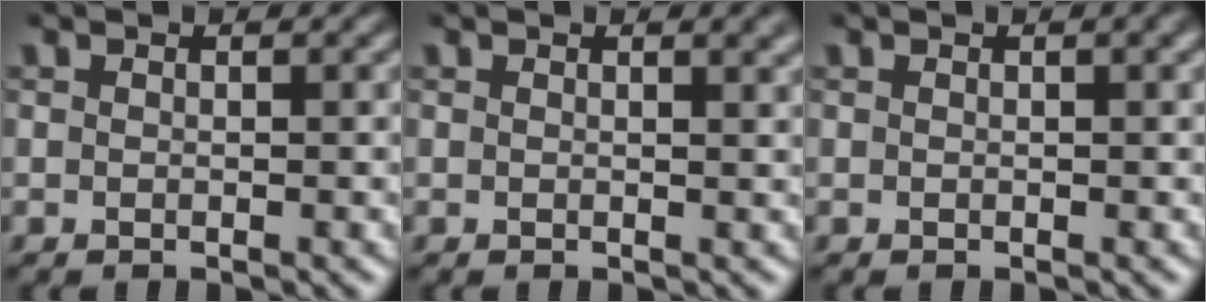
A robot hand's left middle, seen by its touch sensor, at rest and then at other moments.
{"total": 1.9, "force": [1.2, 0.7, 1.3], "torque": [-0.007, 0.003, 0.011]}
{"total": 1.3, "force": [0.6, 0.3, 1.1], "torque": [-0.014, 0.006, 0.006]}